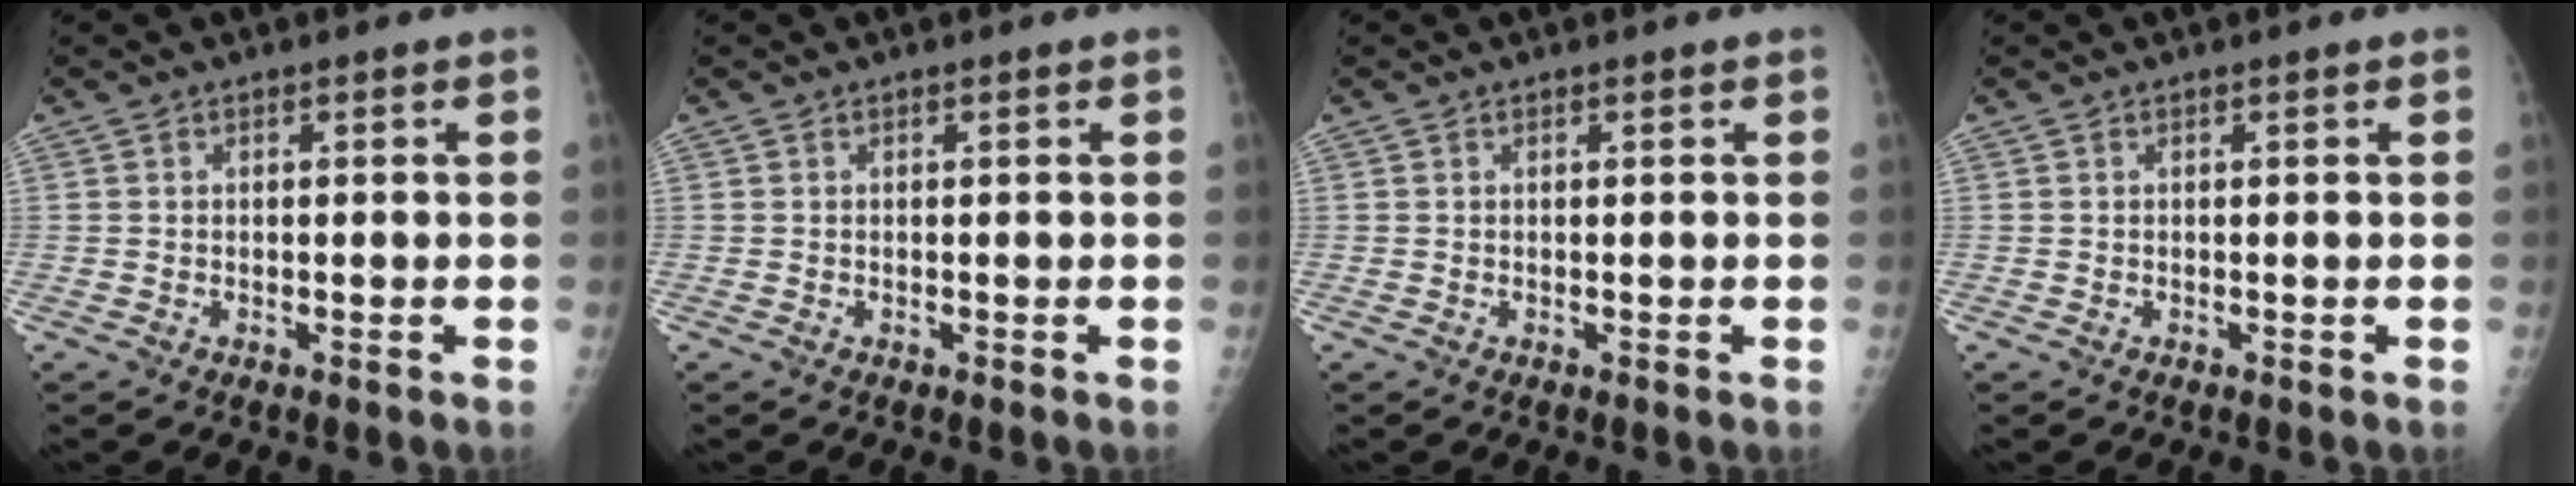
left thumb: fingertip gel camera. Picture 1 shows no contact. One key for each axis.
{"total": 0.0}
{"total": 0.0}
{"total": 0.0}